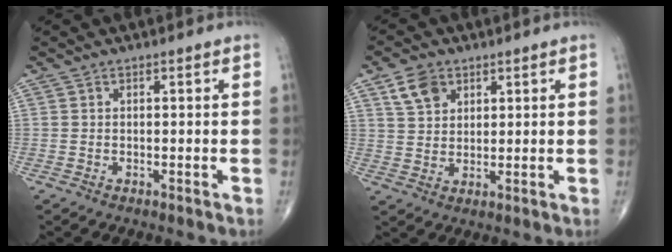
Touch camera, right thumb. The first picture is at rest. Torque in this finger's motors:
{"motor_torque": [-0.31, 0.51, -0.06, 0.21, 0.03]}